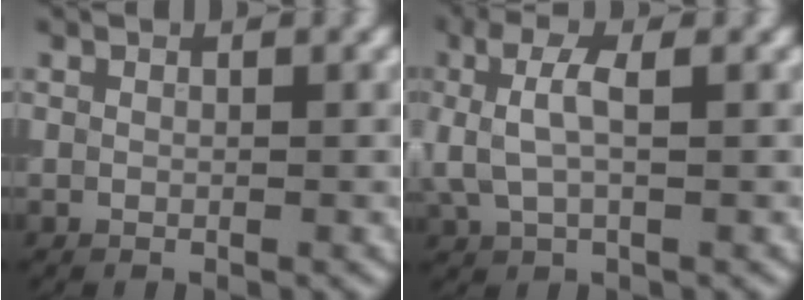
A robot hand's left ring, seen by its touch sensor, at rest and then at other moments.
{"total": 3.5, "force": [0.5, 1.5, 3.1], "torque": [-0.067, 0.005, 0.008]}